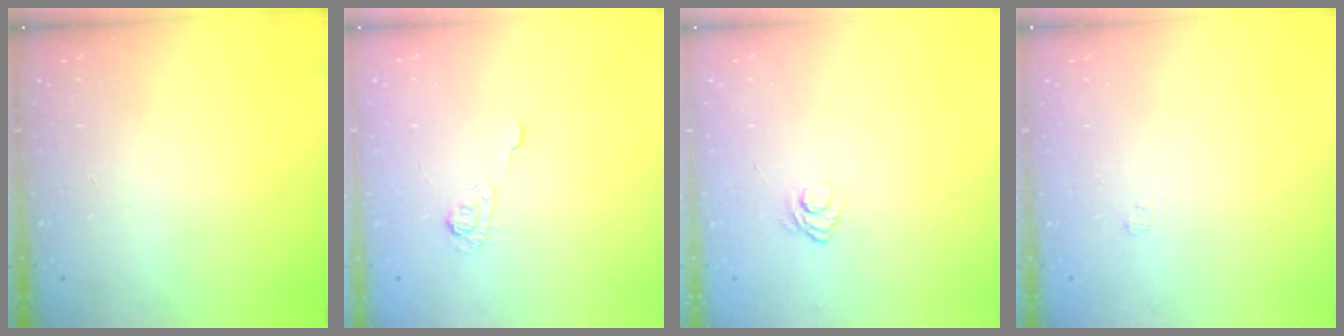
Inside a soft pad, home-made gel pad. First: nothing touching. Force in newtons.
{"total": 3.3, "press": 2.9, "slide": 1.6}
{"total": 3.7, "press": 3.6, "slide": 1.2}
{"total": 1.7, "press": 1.2, "slide": 1.1}